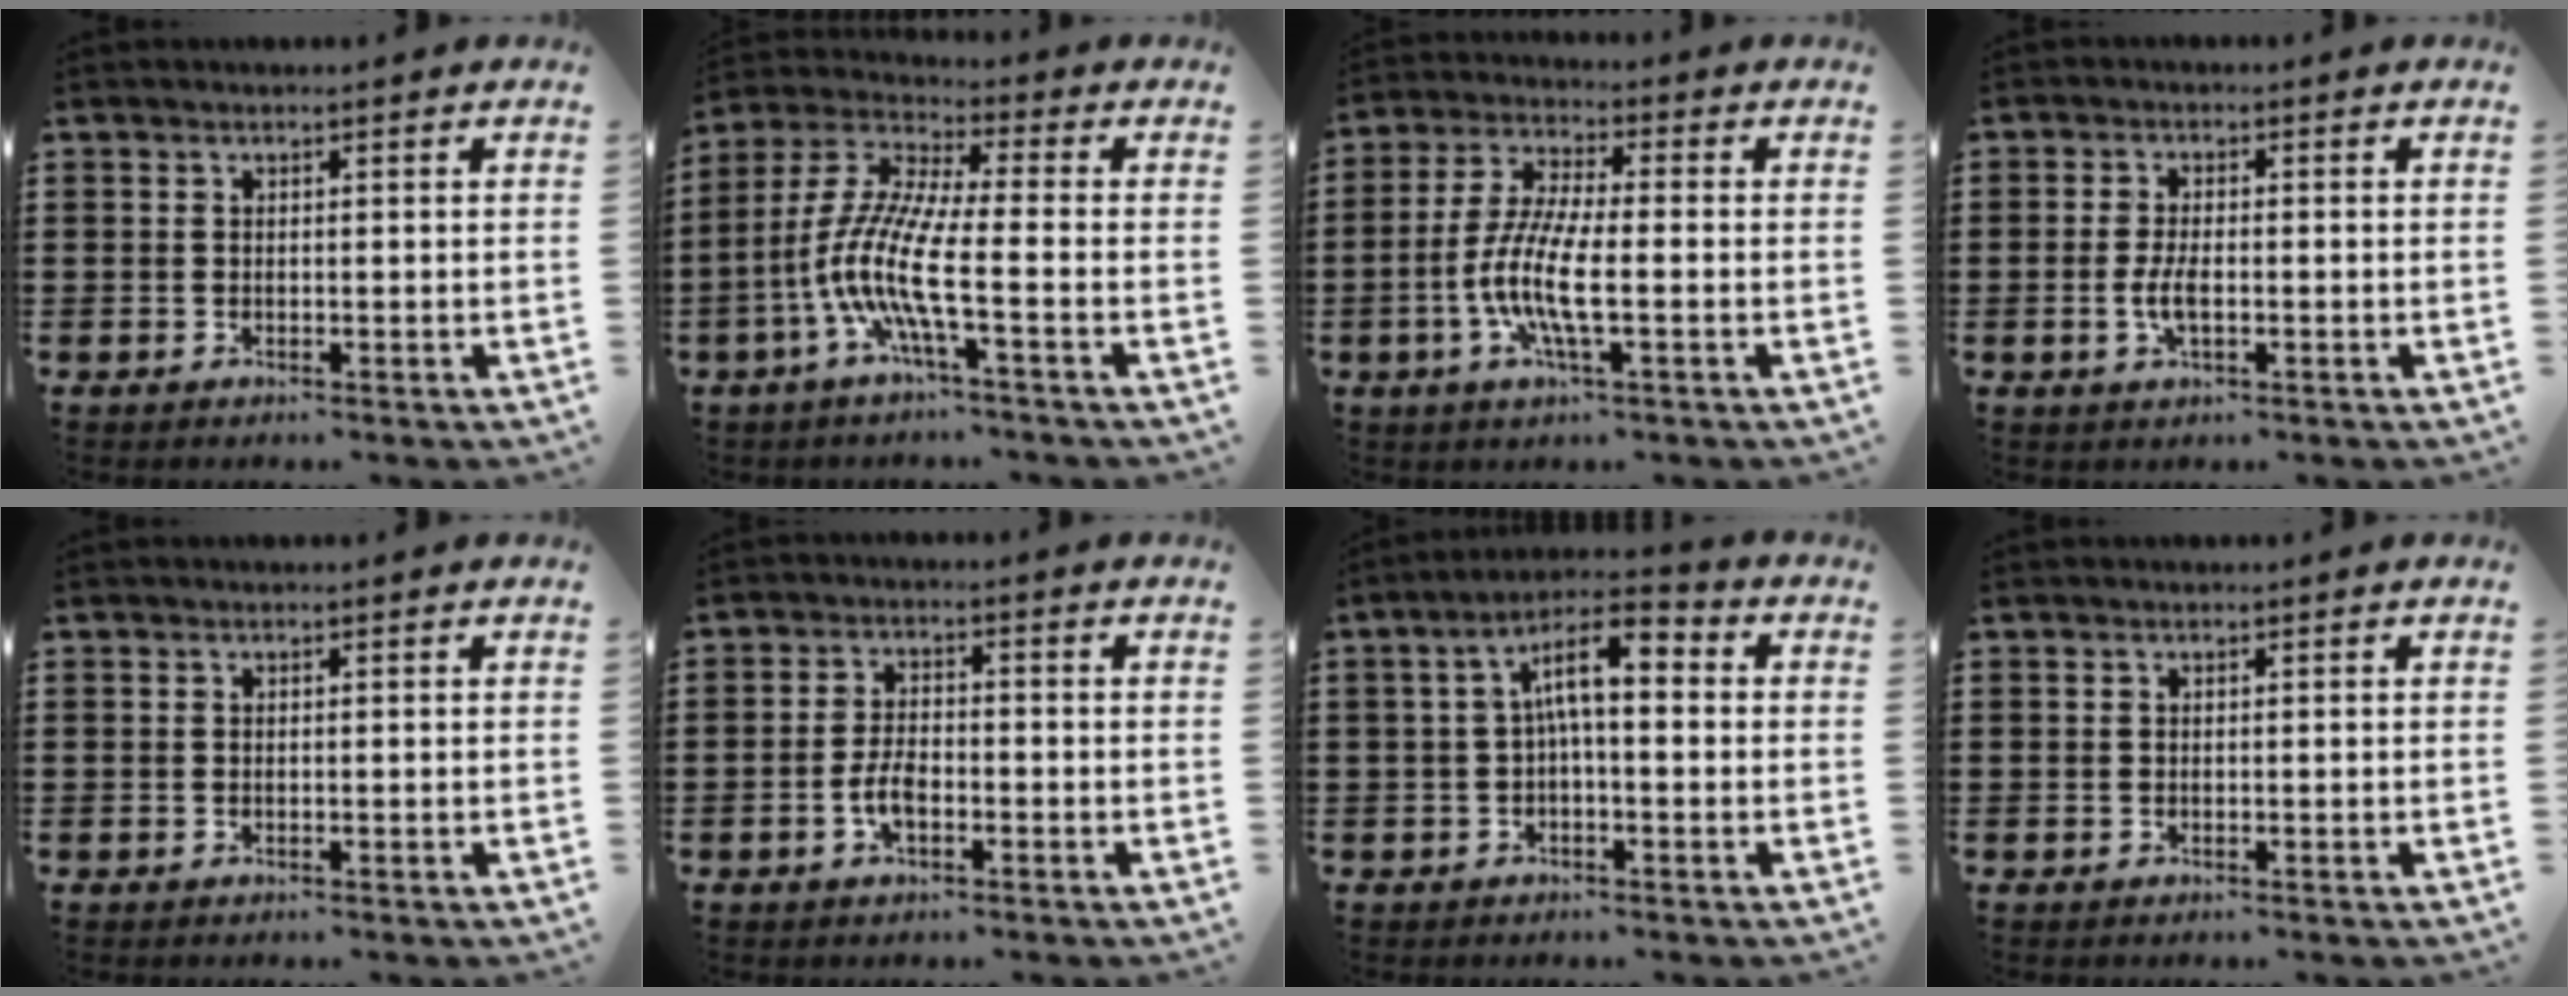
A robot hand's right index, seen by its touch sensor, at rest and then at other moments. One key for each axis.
{"total": 9.8, "fx": -4.1, "fy": 1.2, "fz": 8.8, "tx": -0.223, "ty": -0.026, "tz": -0.093}
{"total": 9.0, "fx": -2.6, "fy": 2.0, "fz": 8.4, "tx": -0.195, "ty": -0.019, "tz": -0.058}
{"total": 3.7, "fx": -0.8, "fy": 1.3, "fz": 3.4, "tx": -0.075, "ty": -0.006, "tz": -0.017}
{"total": 0.0}
{"total": 4.2, "fx": -1.5, "fy": 1.9, "fz": 3.4, "tx": -0.083, "ty": -0.003, "tz": -0.033}
{"total": 7.5, "fx": 0.4, "fy": 2.6, "fz": 7.0, "tx": -0.133, "ty": 0.010, "tz": 0.001}
{"total": 0.0}